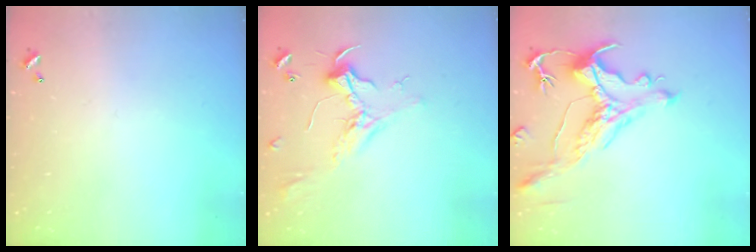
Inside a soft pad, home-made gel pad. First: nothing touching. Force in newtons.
{"total": 2.5, "press": 2.3, "slide": 0.8}
{"total": 1.7, "press": 0.9, "slide": 1.4}